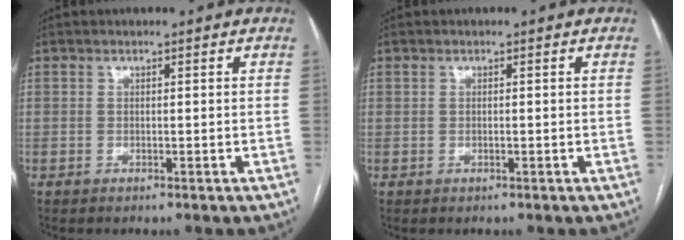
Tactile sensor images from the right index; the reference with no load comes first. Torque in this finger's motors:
{"motor_torque": [-0.01, -0.05, 0.08, 0.01]}